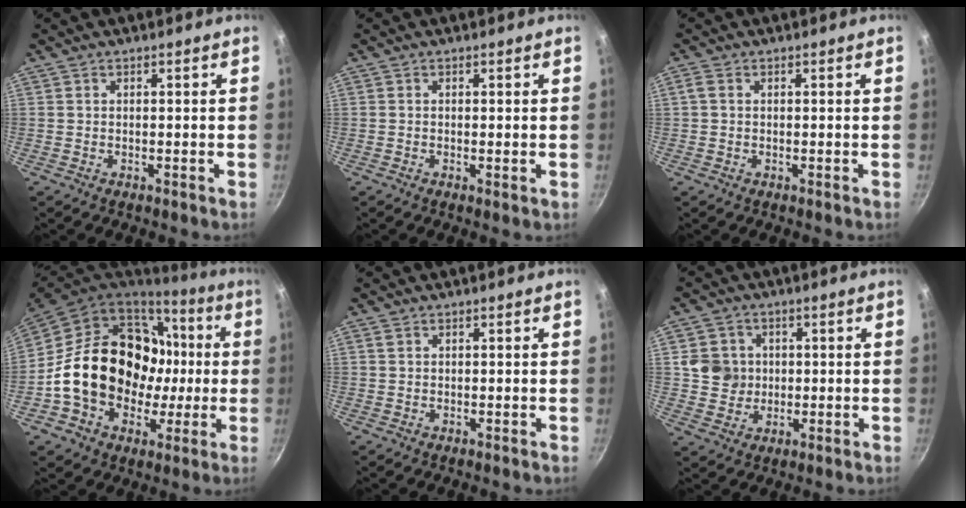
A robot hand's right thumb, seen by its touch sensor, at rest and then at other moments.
{"total": 0.7, "force": [0.0, 0.1, 0.6], "torque": [-0.011, -0.003, -0.002]}
{"total": 1.5, "force": [0.2, 1.0, 1.0], "torque": [-0.021, 0.004, 0.004]}
{"total": 24.1, "force": [0.5, 19.0, 14.7], "torque": [-0.228, 0.040, 0.026]}
{"total": 0.7, "force": [0.3, 0.6, 0.3], "torque": [-0.007, 0.002, 0.006]}
{"total": 6.8, "force": [0.9, 6.5, 2.0], "torque": [-0.002, 0.003, 0.015]}